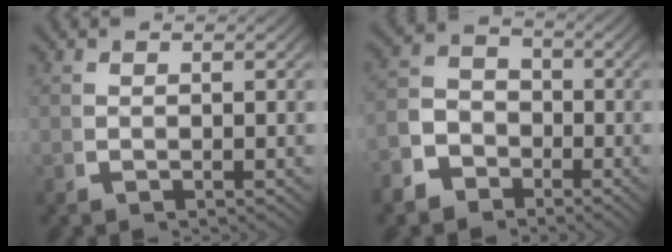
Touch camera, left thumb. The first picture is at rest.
{"total": 5.9, "force": [-2.1, 4.9, 2.5], "torque": [-0.026, -0.007, -0.046]}